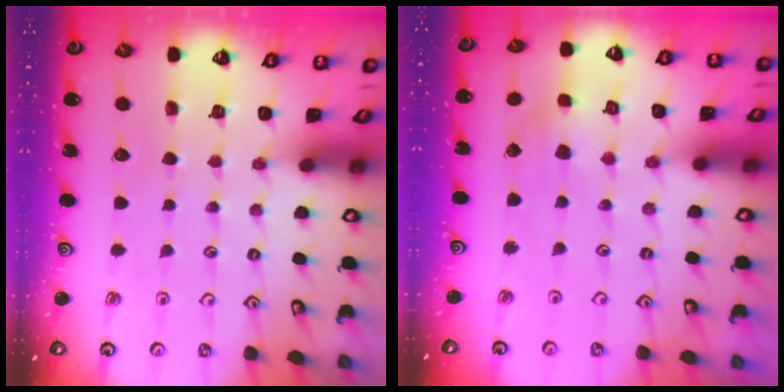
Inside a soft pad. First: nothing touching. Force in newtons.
{"total": 3.2, "press": 3.1, "slide": 0.6}